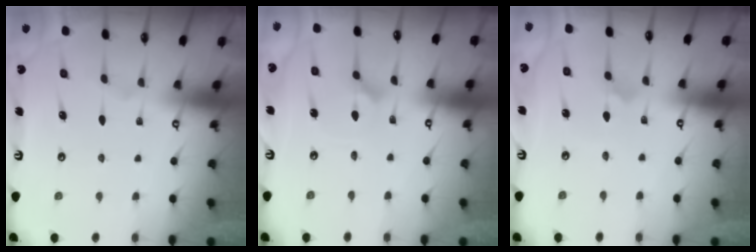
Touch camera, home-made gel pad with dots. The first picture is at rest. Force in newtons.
{"total": 3.8, "press": 3.8, "slide": 0.5}
{"total": 2.9, "press": 2.9, "slide": 0.1}